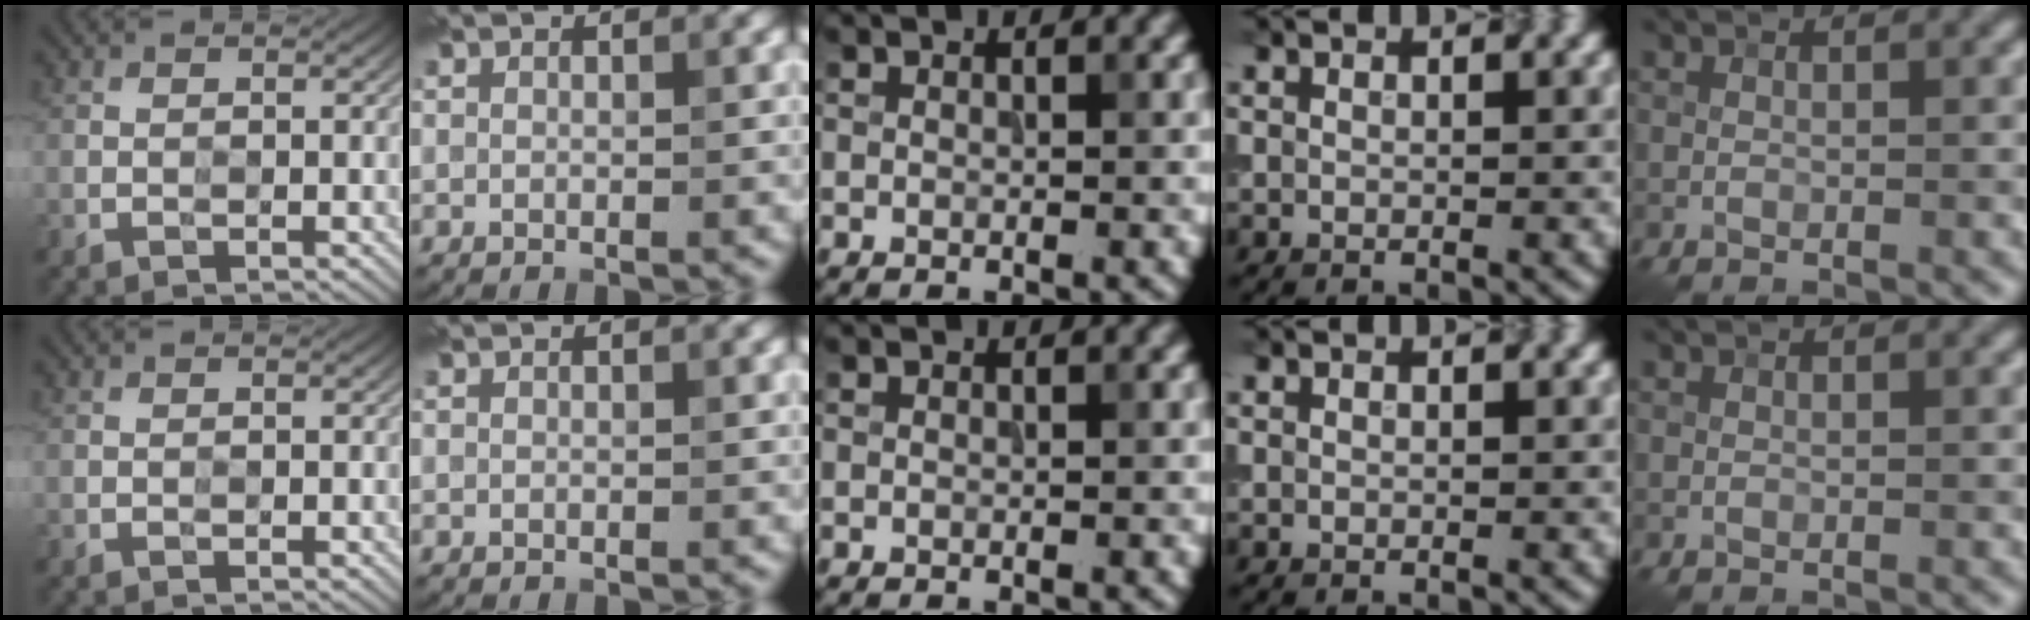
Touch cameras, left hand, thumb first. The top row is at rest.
{}